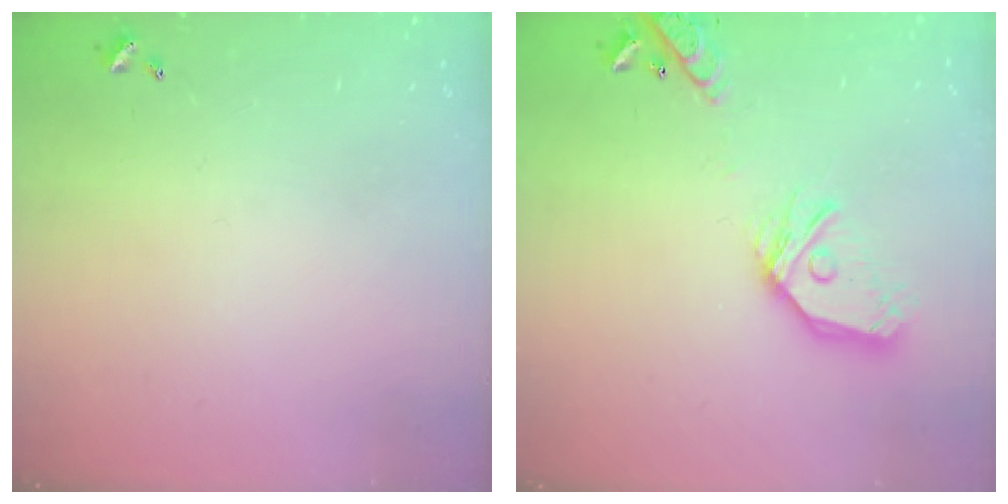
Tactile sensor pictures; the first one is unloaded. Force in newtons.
{"total": 18.6, "press": 18.4, "slide": 2.5}